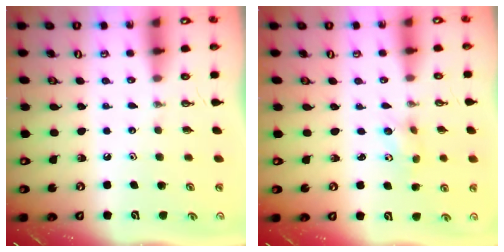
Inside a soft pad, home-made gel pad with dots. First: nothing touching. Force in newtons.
{"total": 4.6, "press": 4.2, "slide": 2.0}